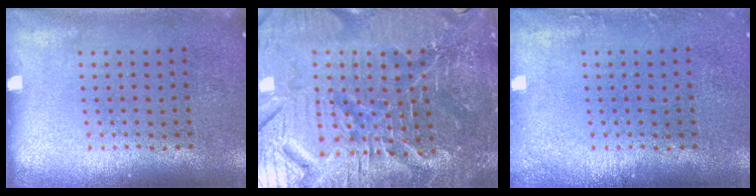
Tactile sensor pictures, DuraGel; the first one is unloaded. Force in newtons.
{"total": 6.6, "press": 6.0, "slide": 2.8}
{"total": 0.7, "press": 0.7, "slide": 0.1}